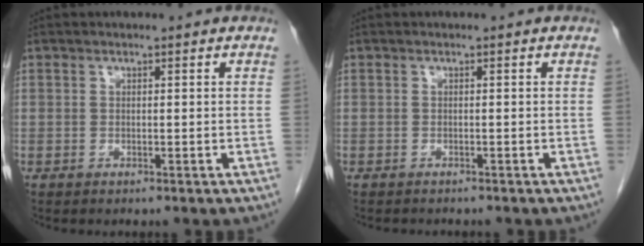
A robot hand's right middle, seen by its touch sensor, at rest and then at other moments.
{"total": 1.8, "force": [-1.7, 0.5, 0.5], "torque": [-0.014, -0.005, -0.019]}